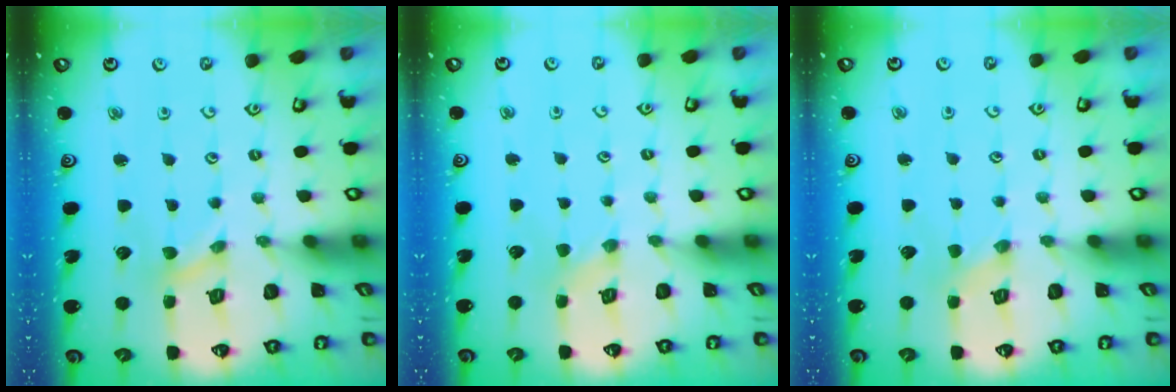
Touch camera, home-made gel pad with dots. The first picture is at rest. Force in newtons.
{"total": 1.3, "press": 1.3, "slide": 0.2}
{"total": 0.0}